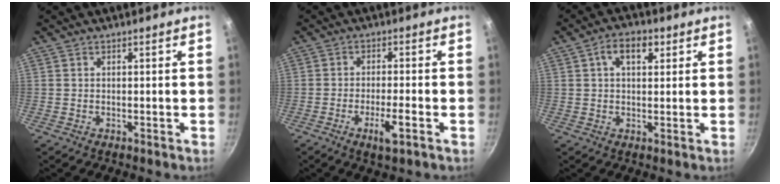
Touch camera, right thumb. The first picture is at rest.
{"total": 5.2, "force": [-2.3, 1.0, 4.6], "torque": [-0.080, 0.009, -0.039]}
{"total": 6.0, "force": [2.2, 3.5, 4.3], "torque": [-0.053, 0.005, 0.030]}